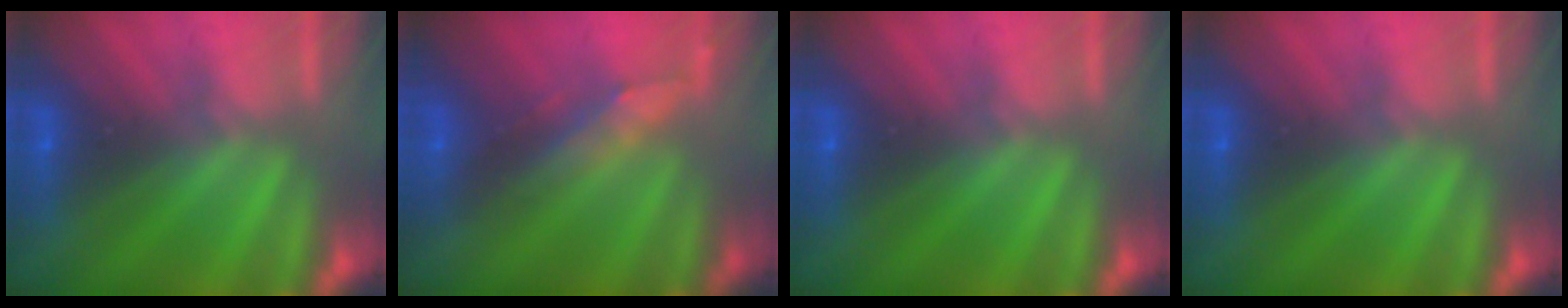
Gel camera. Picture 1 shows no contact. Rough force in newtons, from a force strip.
{"total": 2.8}
{"total": 0.0}
{"total": 0.0}